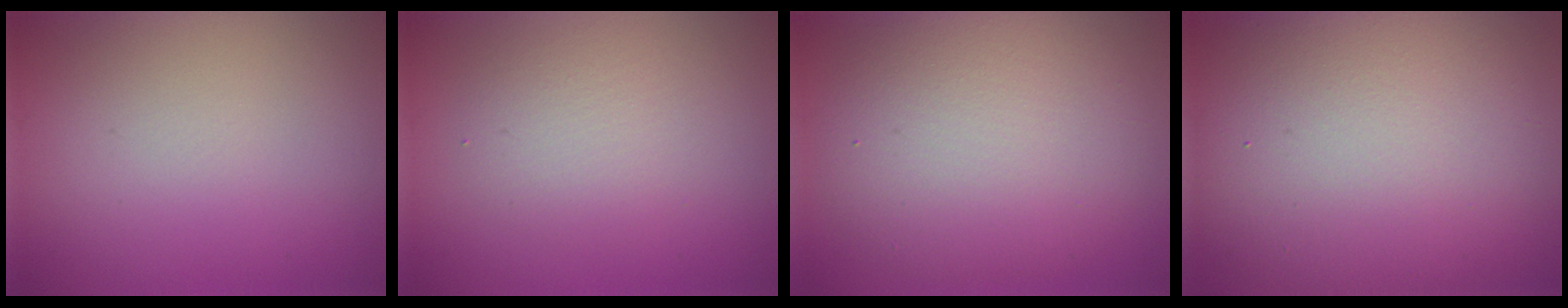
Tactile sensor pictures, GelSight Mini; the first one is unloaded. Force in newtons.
{"total": 2.8, "press": 2.8, "slide": 0.2}
{"total": 8.6, "press": 8.6, "slide": 0.5}
{"total": 16.0, "press": 16.0, "slide": 1.3}